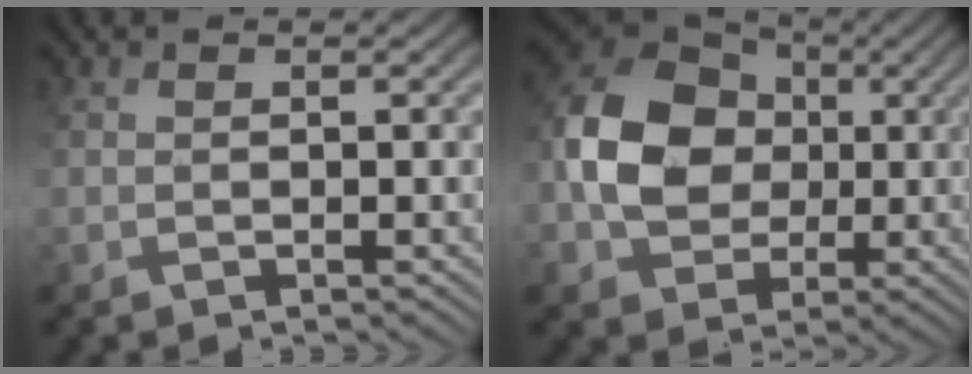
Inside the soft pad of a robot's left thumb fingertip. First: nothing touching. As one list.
[{"total": 11.5, "force": [0.5, 9.2, 6.9], "torque": [-0.158, 0.016, -0.002]}]